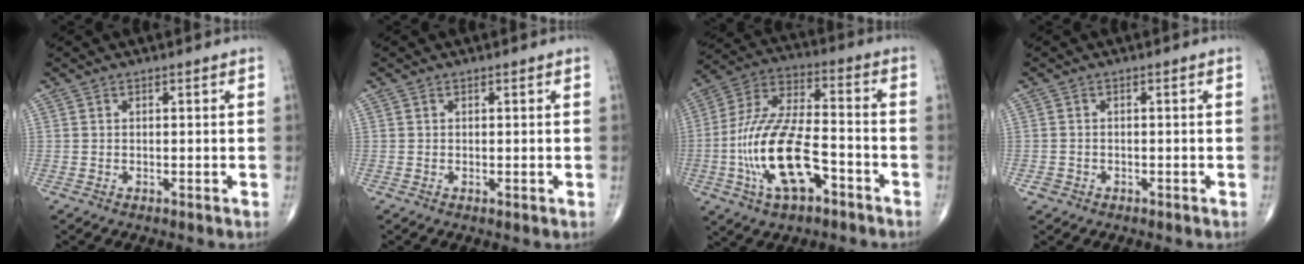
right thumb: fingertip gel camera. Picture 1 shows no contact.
{"total": 0.5, "force": [0.0, 0.1, 0.5], "torque": [-0.007, -0.003, 0.000]}
{"total": 18.4, "force": [-6.3, 8.2, 15.2], "torque": [-0.301, 0.040, -0.110]}
{"total": 1.4, "force": [-0.8, 1.1, 0.2], "torque": [-0.002, 0.007, -0.014]}